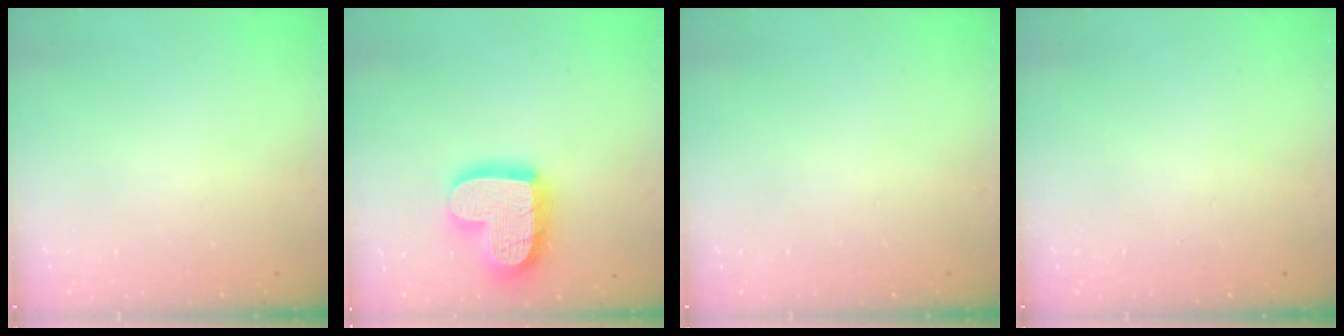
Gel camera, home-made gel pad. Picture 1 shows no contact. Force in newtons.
{"total": 17.7, "press": 17.7, "slide": 1.5}
{"total": 0.0}
{"total": 0.0}